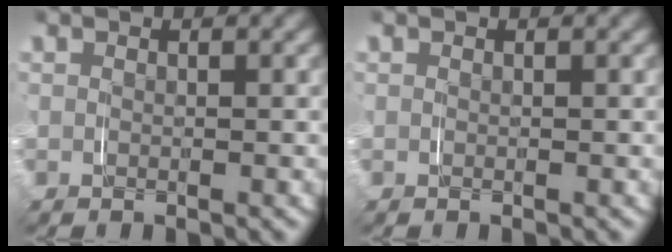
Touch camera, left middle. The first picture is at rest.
{"total": 0.0}